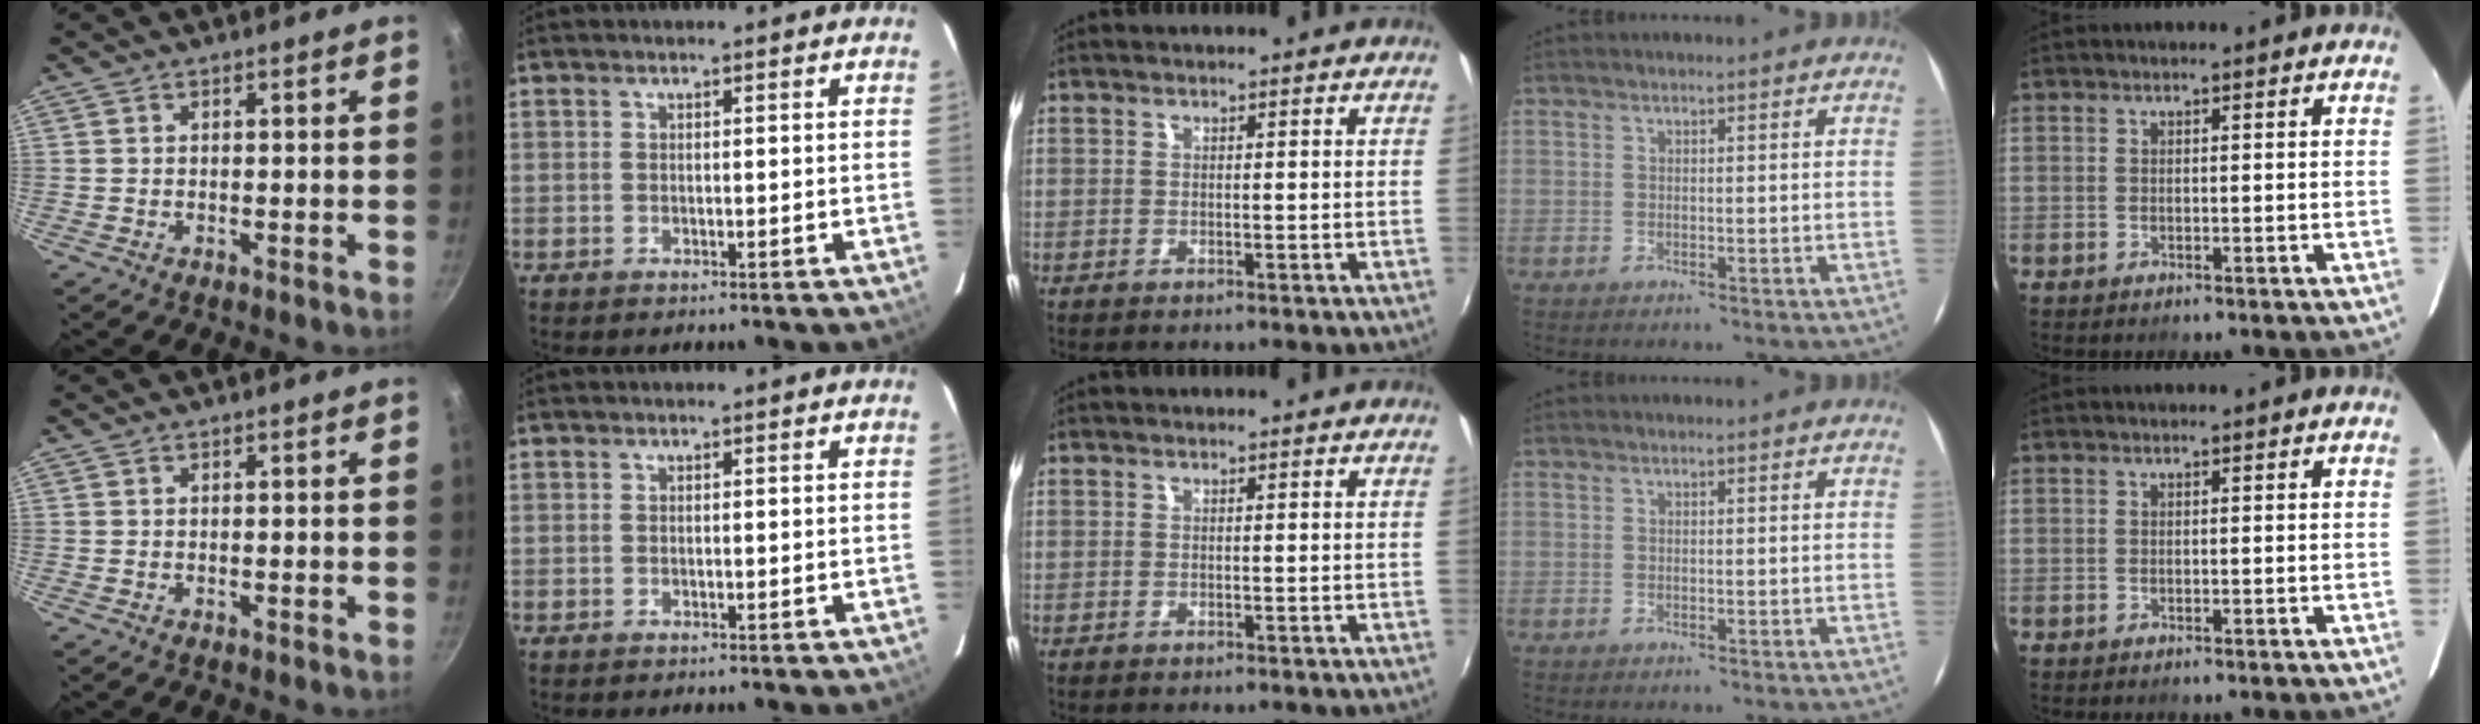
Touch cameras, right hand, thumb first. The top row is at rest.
{}